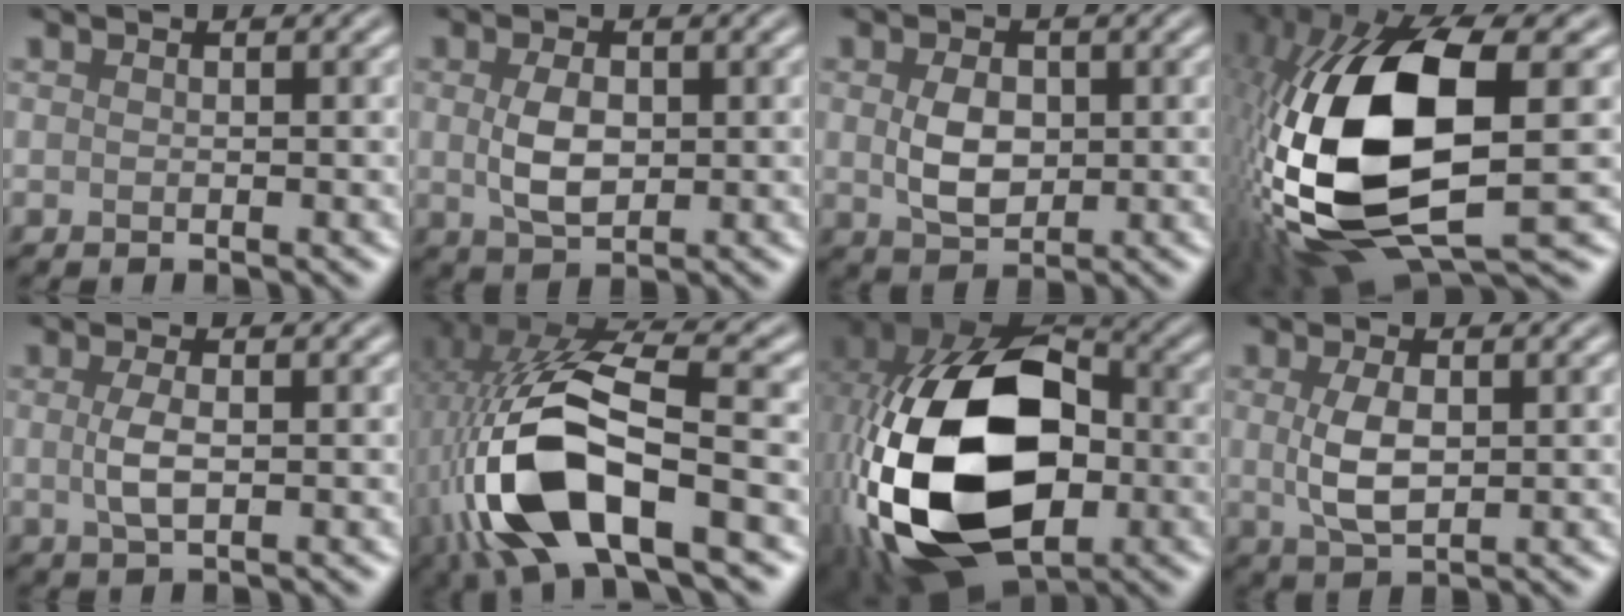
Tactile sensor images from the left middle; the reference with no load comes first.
{"total": 3.3, "force": [0.2, 2.1, 2.6], "torque": [-0.062, 0.004, 0.006]}
{"total": 3.6, "force": [0.2, 2.5, 2.5], "torque": [-0.057, 0.002, 0.005]}
{"total": 17.7, "force": [-1.0, 7.8, 15.9], "torque": [-0.347, -0.009, -0.010]}
{"total": 2.1, "force": [0.1, 0.8, 2.0], "torque": [-0.049, 0.002, -0.001]}
{"total": 12.4, "force": [-3.2, 5.4, 10.7], "torque": [-0.234, 0.001, -0.060]}
{"total": 19.6, "force": [-3.0, 12.3, 14.9], "torque": [-0.325, -0.025, -0.052]}
{"total": 3.5, "force": [0.3, 1.8, 3.1], "torque": [-0.074, 0.003, 0.008]}